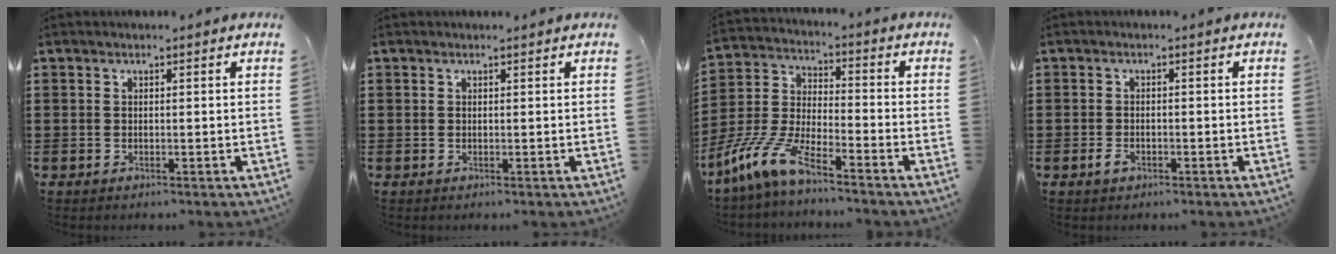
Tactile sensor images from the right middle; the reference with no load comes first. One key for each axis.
{"total": 0.0}
{"total": 9.5, "fx": -7.8, "fy": 1.5, "fz": 5.3, "tx": -0.132, "ty": -0.004, "tz": -0.159}
{"total": 1.7, "fx": -0.9, "fy": 1.0, "fz": 1.0, "tx": -0.027, "ty": -0.004, "tz": -0.019}